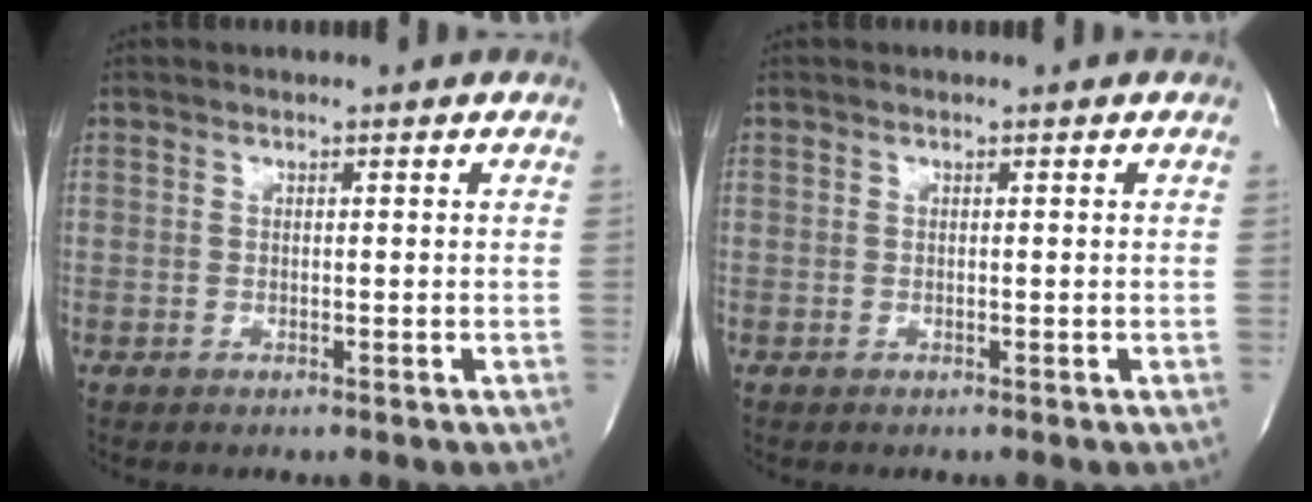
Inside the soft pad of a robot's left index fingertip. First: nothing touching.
{"total": 0.0}